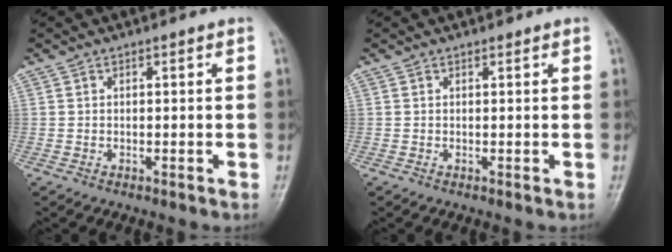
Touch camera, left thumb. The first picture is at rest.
{"total": 0.0}